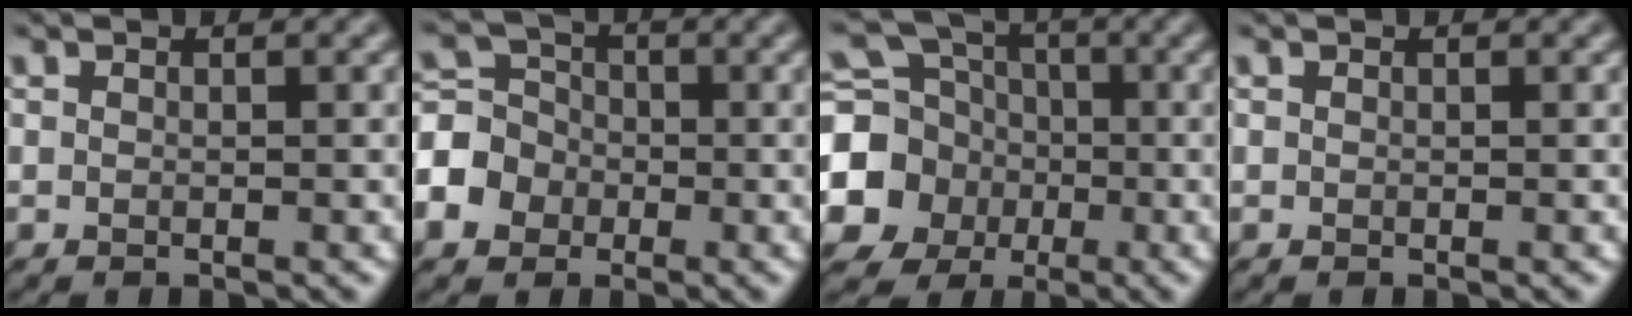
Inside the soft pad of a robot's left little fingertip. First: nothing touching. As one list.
[{"total": 5.5, "force": [-1.9, 4.7, 2.0], "torque": [-0.035, 0.007, -0.053]}, {"total": 10.0, "force": [-2.0, 9.1, 3.7], "torque": [-0.099, -0.023, -0.061]}, {"total": 0.0}]